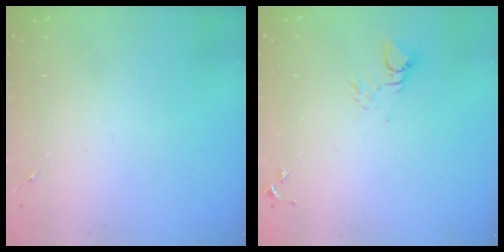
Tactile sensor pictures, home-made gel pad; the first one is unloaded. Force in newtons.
{"total": 4.1, "press": 4.1, "slide": 0.2}